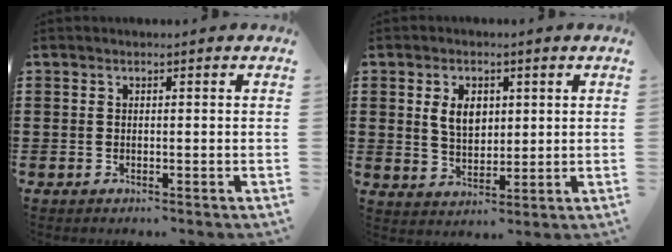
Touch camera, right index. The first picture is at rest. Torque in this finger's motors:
{"motor_torque": [0.79, -0.09, 0.33, 0.12]}